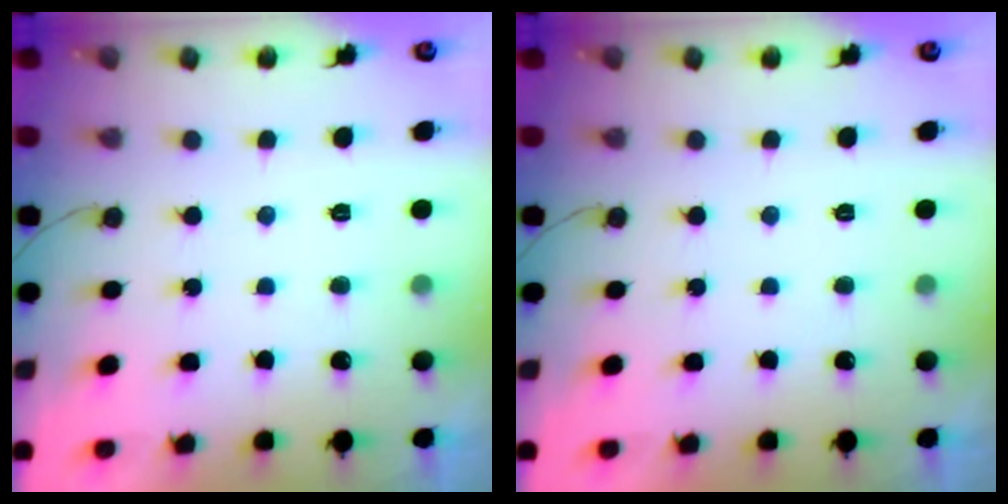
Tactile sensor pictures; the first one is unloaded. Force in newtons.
{"total": 0.0}